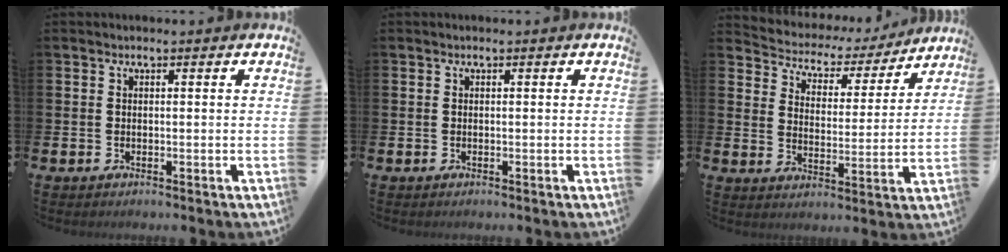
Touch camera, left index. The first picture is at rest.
{"total": 0.0}
{"total": 4.6, "force": [4.2, 2.0, 0.3], "torque": [-0.038, -0.034, 0.065]}